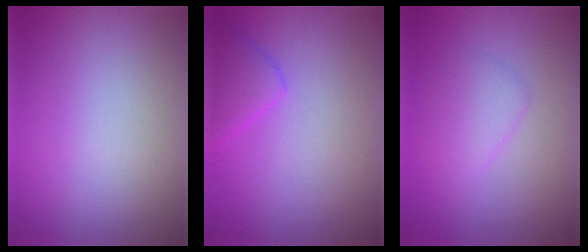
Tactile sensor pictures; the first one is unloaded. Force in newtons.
{"total": 2.9, "press": 2.9, "slide": 0.3}
{"total": 2.3, "press": 2.3, "slide": 0.1}